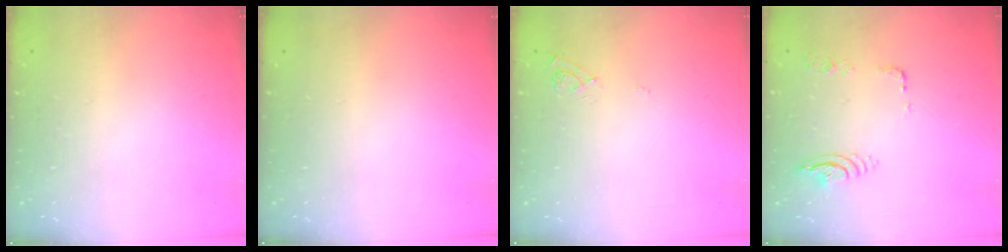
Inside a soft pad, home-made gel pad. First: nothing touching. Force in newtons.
{"total": 0.0}
{"total": 6.8, "press": 6.8, "slide": 0.6}
{"total": 9.4, "press": 9.4, "slide": 1.1}